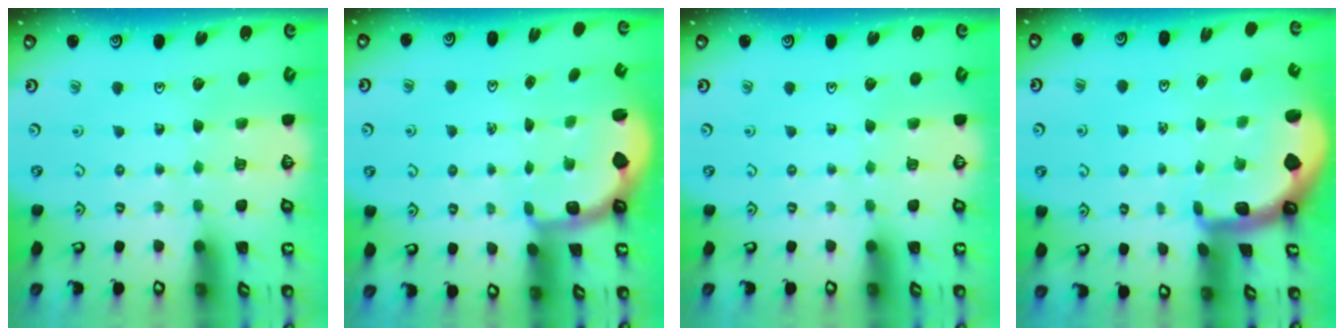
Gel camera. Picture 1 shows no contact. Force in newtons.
{"total": 2.4, "press": 1.1, "slide": 2.2}
{"total": 0.0}
{"total": 1.8, "press": 1.8, "slide": 0.4}